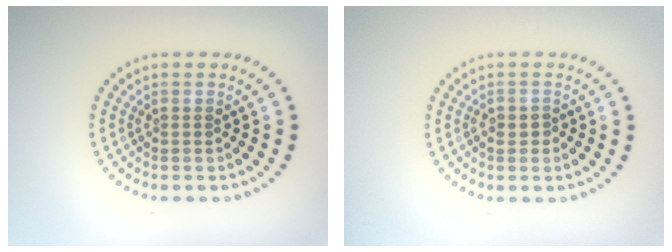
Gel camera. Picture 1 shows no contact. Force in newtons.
{"total": 0.9, "press": 0.8, "slide": 0.3}